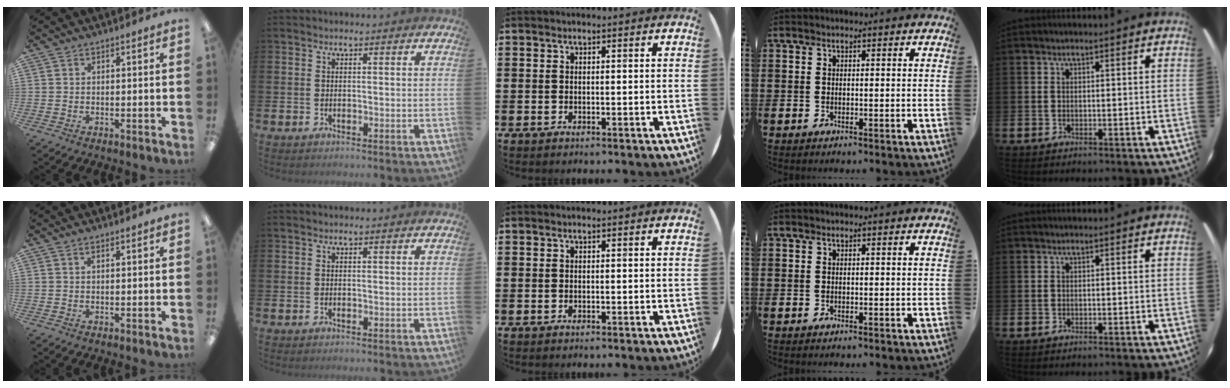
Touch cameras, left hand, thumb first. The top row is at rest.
{"thumb": {"total": 1.0, "force": [0.5, 0.4, 0.8], "torque": [-0.008, -0.001, 0.007]}}